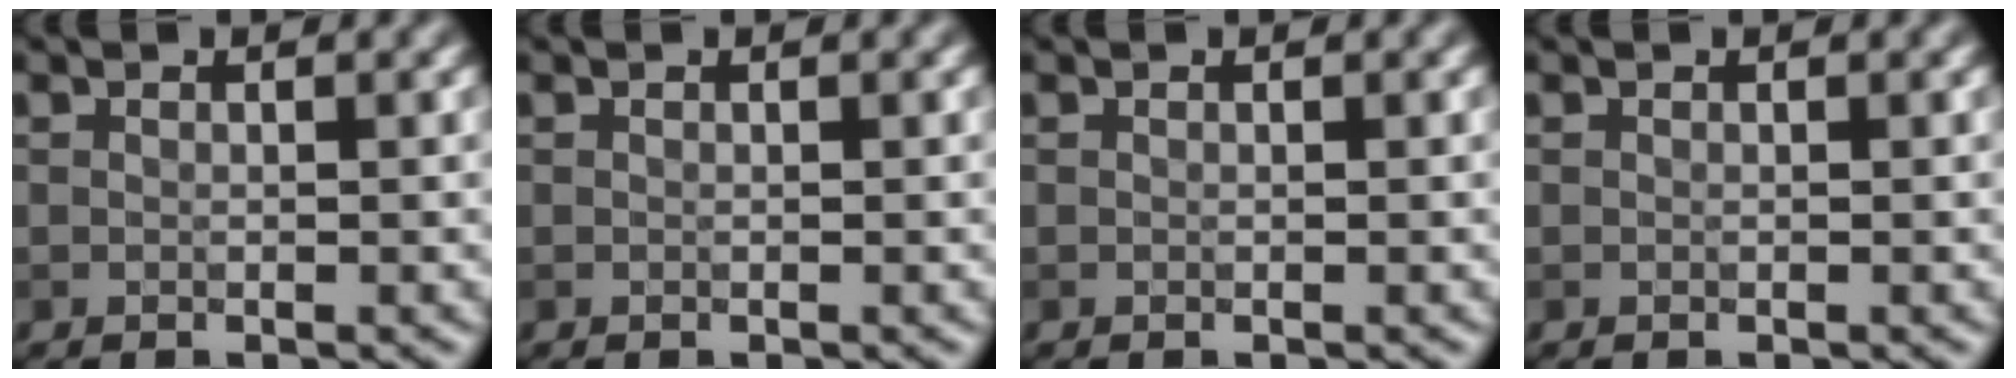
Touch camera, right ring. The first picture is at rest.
{"total": 0.0}
{"total": 0.0}
{"total": 0.0}